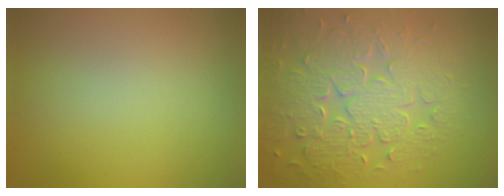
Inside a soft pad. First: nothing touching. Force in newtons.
{"total": 8.3, "press": 6.2, "slide": 5.6}